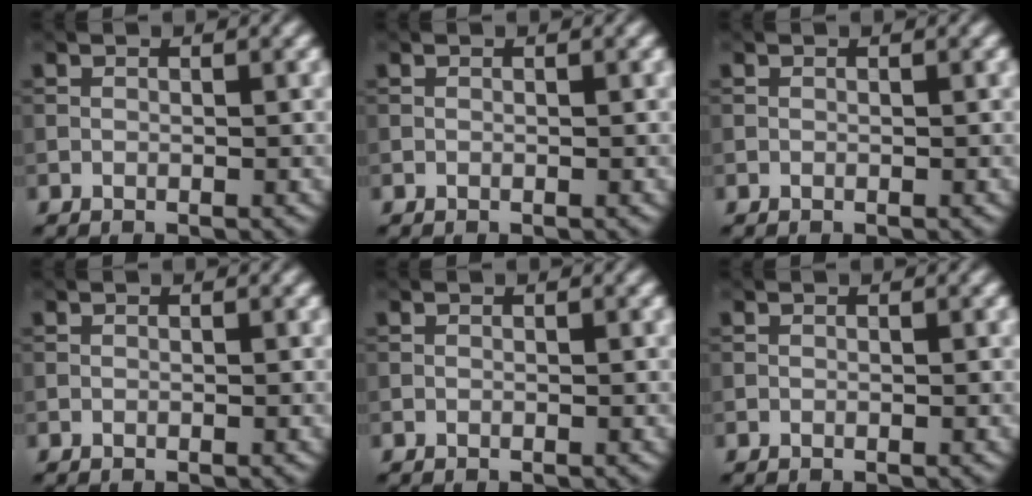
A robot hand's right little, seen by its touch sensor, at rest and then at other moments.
{"total": 0.0}
{"total": 0.0}
{"total": 0.0}
{"total": 0.0}
{"total": 0.0}